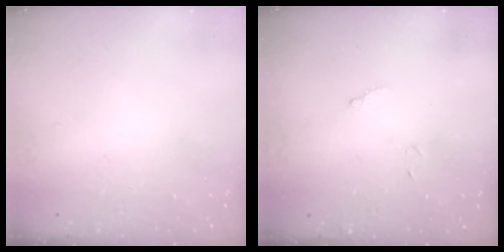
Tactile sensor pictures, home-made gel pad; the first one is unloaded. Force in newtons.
{"total": 7.7, "press": 7.7, "slide": 0.3}